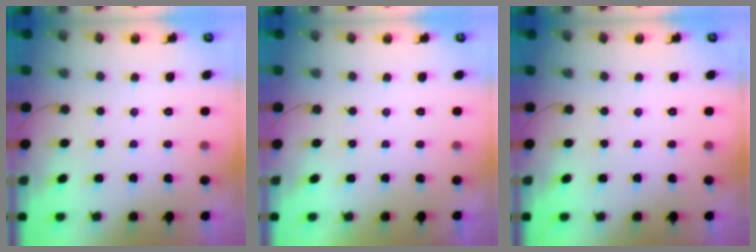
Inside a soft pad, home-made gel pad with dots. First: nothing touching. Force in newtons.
{"total": 2.2, "press": 2.2, "slide": 0.3}
{"total": 0.0}